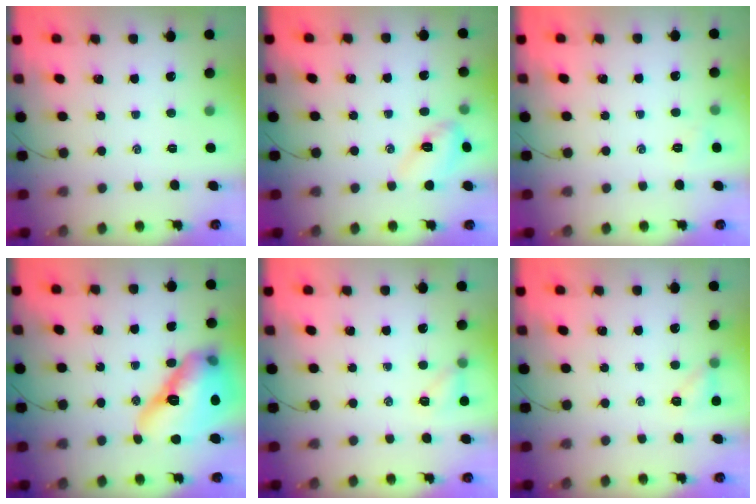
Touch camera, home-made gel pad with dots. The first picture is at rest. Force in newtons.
{"total": 5.7, "press": 5.7, "slide": 0.6}
{"total": 4.5, "press": 4.3, "slide": 1.3}
{"total": 19.7, "press": 18.9, "slide": 5.7}
{"total": 5.6, "press": 5.4, "slide": 1.6}
{"total": 5.6, "press": 5.4, "slide": 1.7}